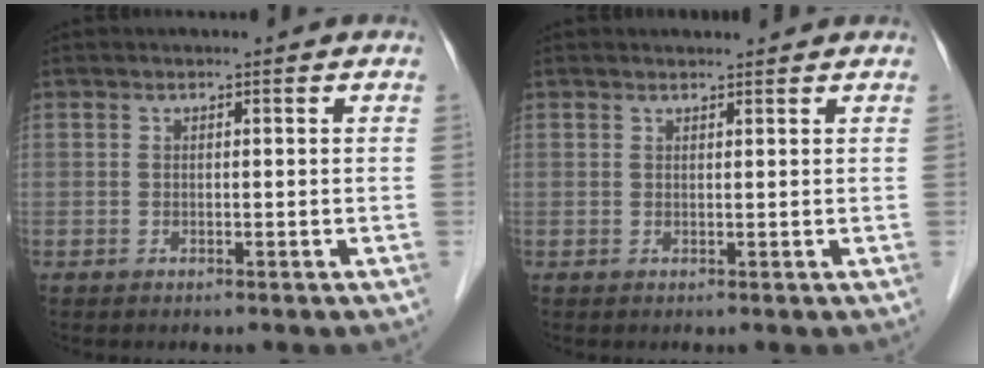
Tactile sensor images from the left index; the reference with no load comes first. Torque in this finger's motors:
{"motor_torque": [0.37, -0.13, 0.02, -0.02]}